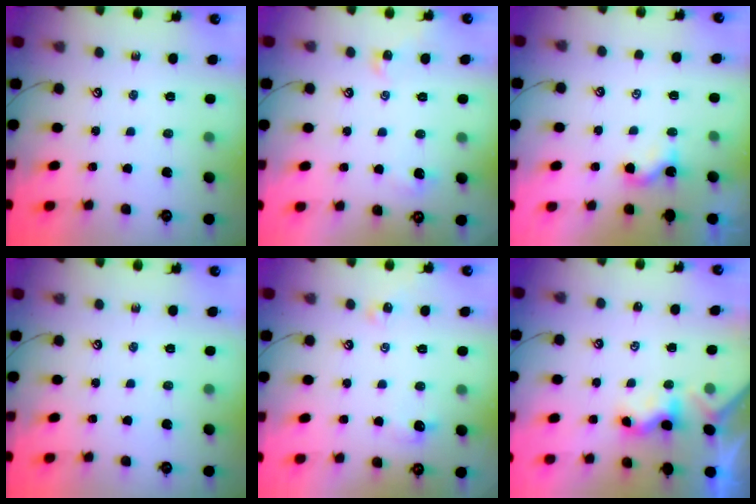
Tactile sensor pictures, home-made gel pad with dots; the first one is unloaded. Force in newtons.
{"total": 2.1, "press": 2.0, "slide": 0.6}
{"total": 1.8, "press": 1.7, "slide": 0.3}
{"total": 0.0}
{"total": 2.5, "press": 2.4, "slide": 0.6}
{"total": 1.7, "press": 1.7, "slide": 0.5}